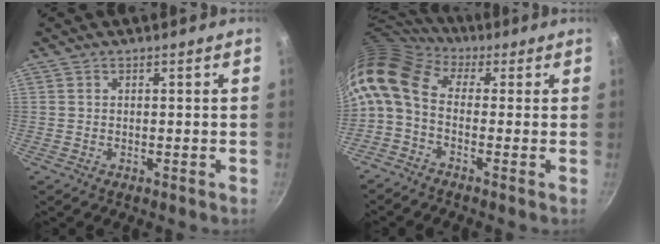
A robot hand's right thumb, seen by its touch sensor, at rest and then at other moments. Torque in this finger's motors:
{"motor_torque": [0.28, 0.86, 1.92, -0.85, 0.49]}